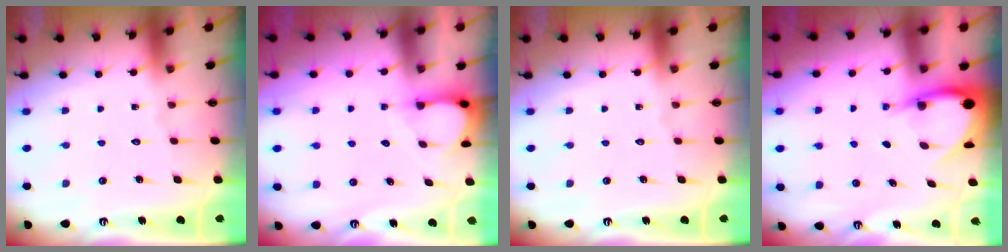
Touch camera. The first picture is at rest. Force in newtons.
{"total": 3.0, "press": 3.0, "slide": 0.3}
{"total": 0.0}
{"total": 4.6, "press": 4.5, "slide": 0.4}